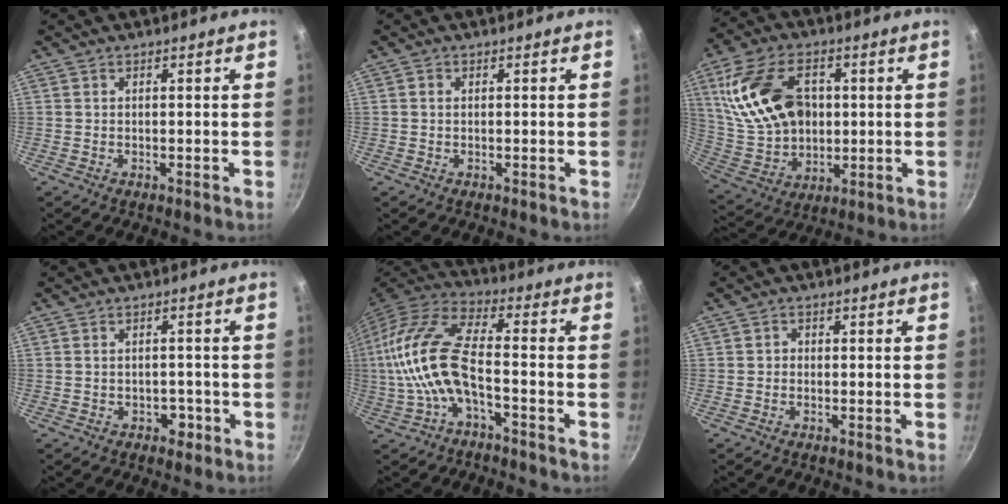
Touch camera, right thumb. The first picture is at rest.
{"total": 0.8, "force": [0.1, 0.7, 0.4], "torque": [-0.006, 0.004, 0.001]}
{"total": 19.5, "force": [4.0, 13.4, 13.7], "torque": [-0.243, -0.002, 0.090]}
{"total": 2.8, "force": [-1.3, 2.0, 1.5], "torque": [-0.007, 0.011, -0.010]}
{"total": 15.1, "force": [-3.0, 6.1, 13.5], "torque": [-0.283, 0.035, -0.069]}
{"total": 1.2, "force": [-0.2, 1.1, 0.4], "torque": [-0.002, 0.002, -0.007]}